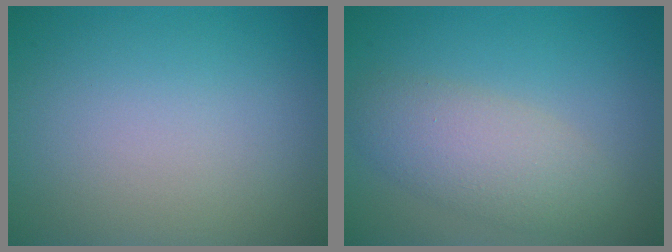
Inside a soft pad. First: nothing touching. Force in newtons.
{"total": 4.2, "press": 4.2, "slide": 0.2}